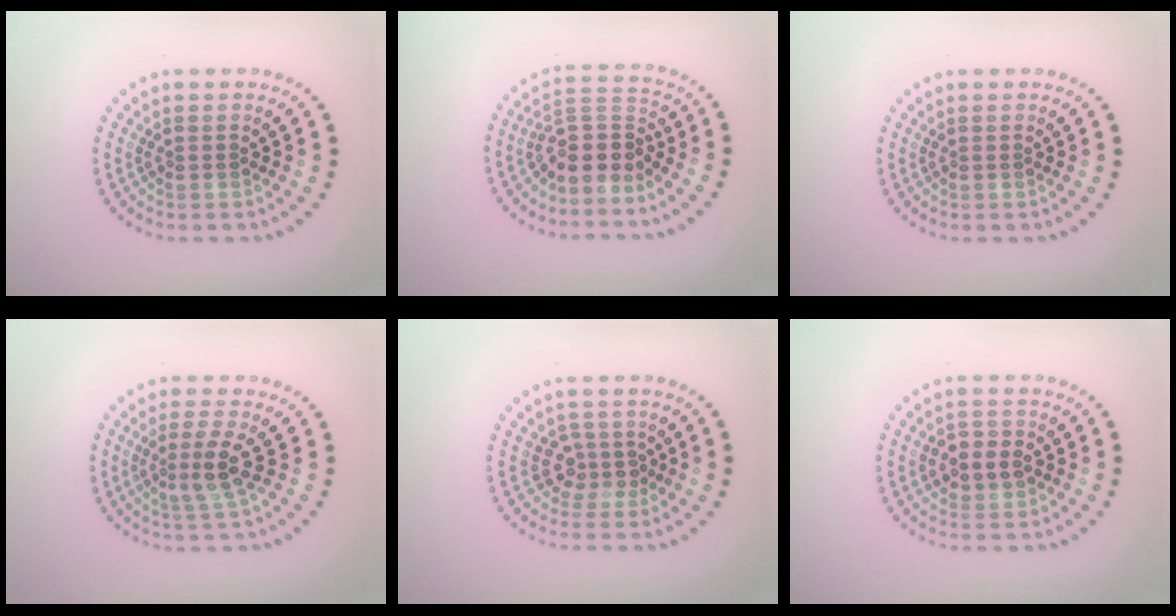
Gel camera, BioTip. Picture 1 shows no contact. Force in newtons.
{"total": 3.8, "press": 2.9, "slide": 2.5}
{"total": 0.0}
{"total": 2.9, "press": 2.5, "slide": 1.4}
{"total": 2.2, "press": 1.6, "slide": 1.5}
{"total": 2.9, "press": 2.8, "slide": 0.5}